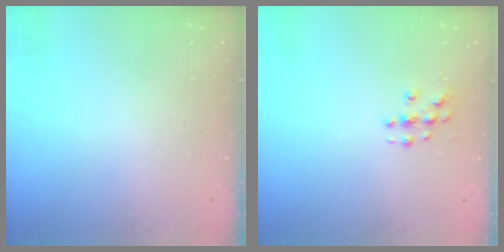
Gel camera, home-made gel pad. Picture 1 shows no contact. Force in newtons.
{"total": 3.3, "press": 3.3, "slide": 0.2}